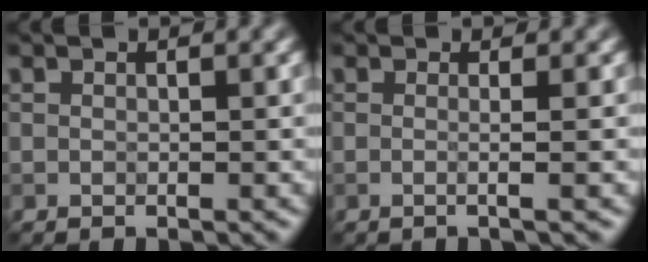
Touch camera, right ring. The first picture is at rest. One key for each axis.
{"total": 2.6, "fx": 0.2, "fy": 1.1, "fz": 2.3, "tx": -0.016, "ty": -0.001, "tz": -0.029}